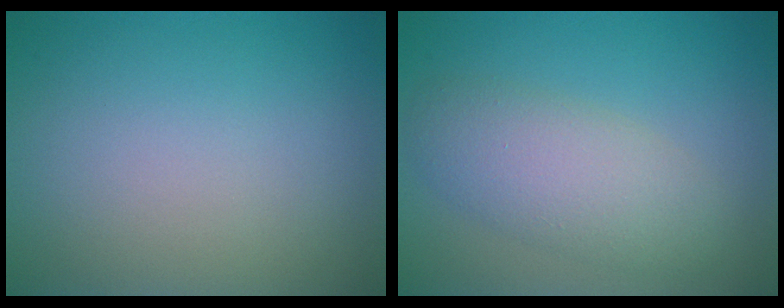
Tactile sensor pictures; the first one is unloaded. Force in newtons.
{"total": 4.6, "press": 4.6, "slide": 0.3}